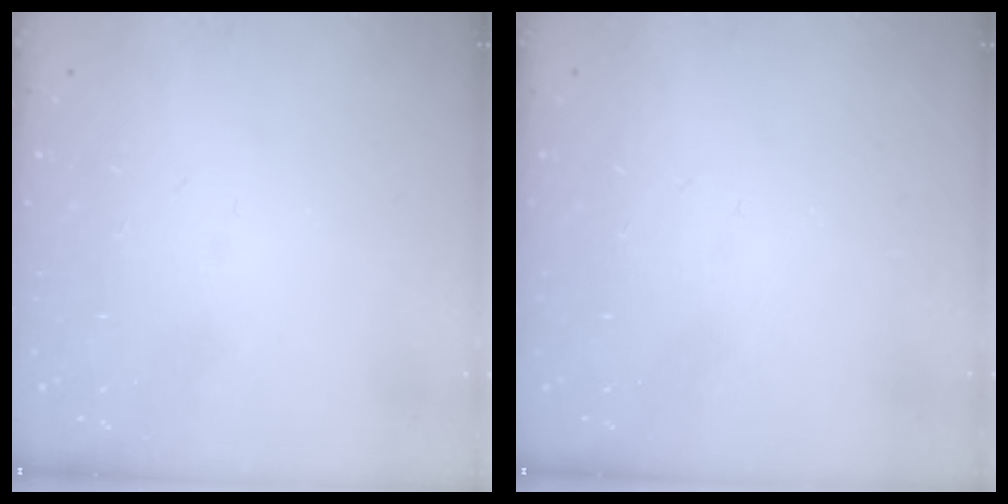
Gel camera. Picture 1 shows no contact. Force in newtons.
{"total": 0.0}